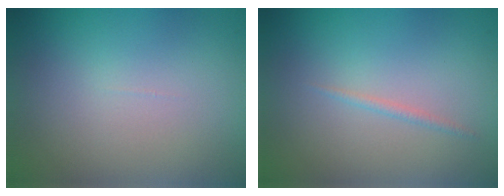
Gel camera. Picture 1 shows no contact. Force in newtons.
{"total": 0.6, "press": 0.6, "slide": 0.0}